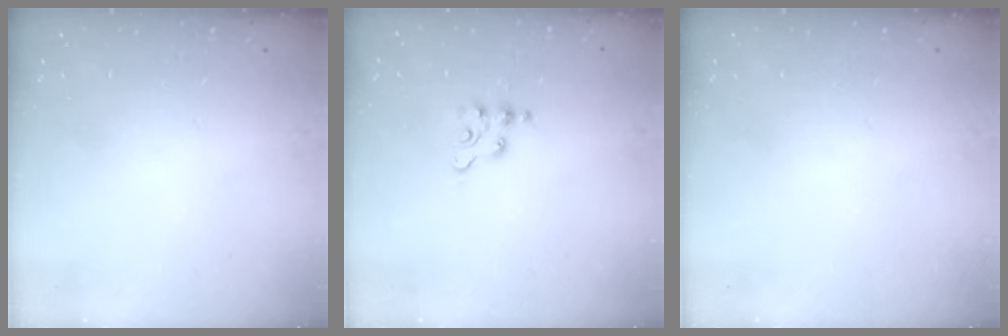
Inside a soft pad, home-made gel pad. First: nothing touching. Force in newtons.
{"total": 3.5, "press": 3.5, "slide": 0.4}
{"total": 0.0}